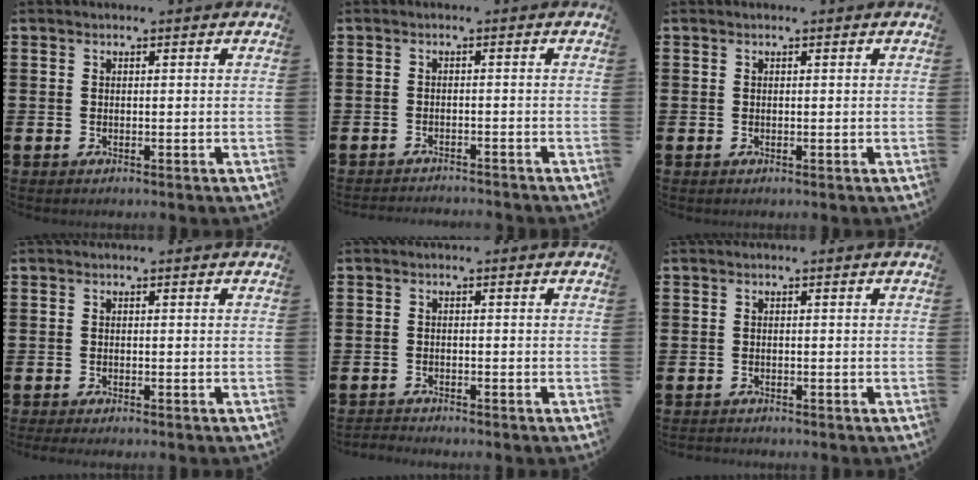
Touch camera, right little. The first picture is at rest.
{"total": 1.4, "force": [-1.4, -0.1, -0.1], "torque": [-0.002, 0.004, -0.029]}
{"total": 0.0}
{"total": 0.6, "force": [-0.5, 0.0, 0.4], "torque": [-0.006, -0.003, -0.010]}
{"total": 1.1, "force": [-1.1, 0.0, -0.1], "torque": [-0.002, 0.002, -0.023]}
{"total": 0.5, "force": [-0.5, 0.1, 0.0], "torque": [-0.001, -0.001, -0.011]}